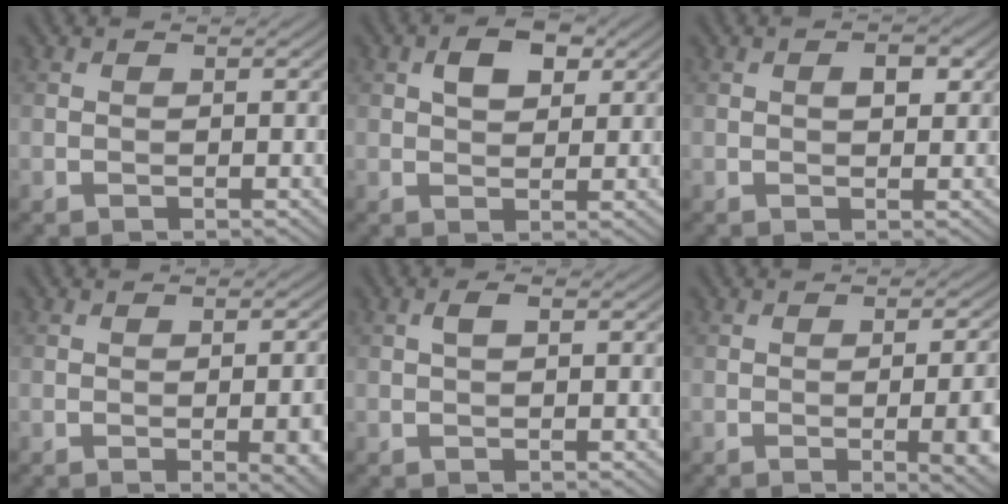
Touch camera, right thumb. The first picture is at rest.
{"total": 4.1, "force": [1.6, 2.4, 2.9], "torque": [-0.052, 0.005, 0.026]}
{"total": 2.1, "force": [0.6, 1.1, 1.7], "torque": [-0.023, 0.000, 0.007]}
{"total": 5.5, "force": [-1.3, 1.3, 5.2], "torque": [-0.070, -0.004, -0.010]}
{"total": 1.4, "force": [0.2, 0.4, 1.3], "torque": [-0.026, 0.004, 0.003]}
{"total": 7.9, "force": [-1.6, 2.3, 7.3], "torque": [-0.090, -0.003, -0.011]}